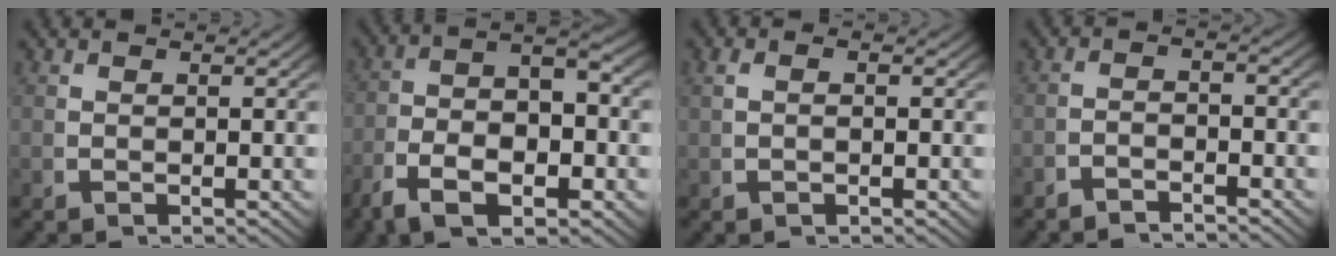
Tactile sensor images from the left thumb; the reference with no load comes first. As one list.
[{"total": 9.0, "force": [-1.6, 5.1, 7.2], "torque": [-0.131, -0.017, -0.024]}, {"total": 0.9, "force": [0.1, 0.4, 0.8], "torque": [-0.019, 0.005, 0.002]}, {"total": 2.3, "force": [-2.3, 0.4, 0.4], "torque": [-0.001, -0.005, -0.044]}]